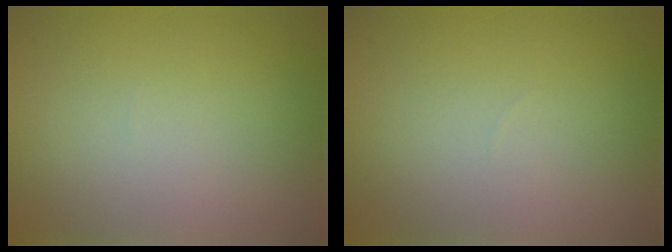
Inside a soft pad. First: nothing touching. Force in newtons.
{"total": 0.0}